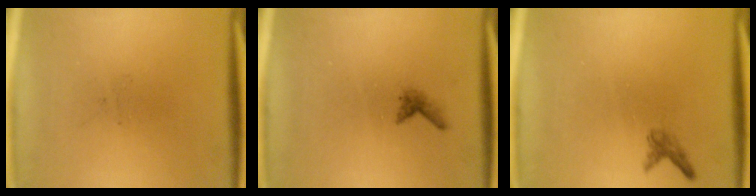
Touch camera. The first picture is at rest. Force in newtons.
{"total": 0.9}
{"total": 1.1}